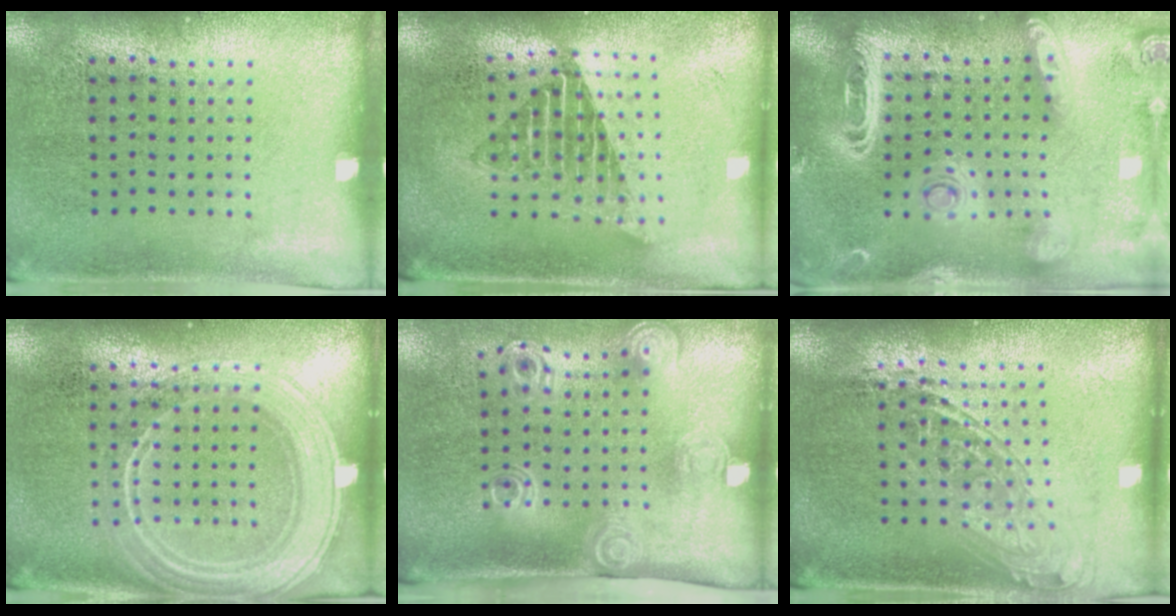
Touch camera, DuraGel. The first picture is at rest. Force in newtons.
{"total": 1.6, "press": 1.3, "slide": 0.9}
{"total": 3.0, "press": 2.6, "slide": 1.6}
{"total": 2.2, "press": 2.1, "slide": 0.4}
{"total": 2.1, "press": 1.4, "slide": 1.6}
{"total": 1.6, "press": 1.3, "slide": 1.0}